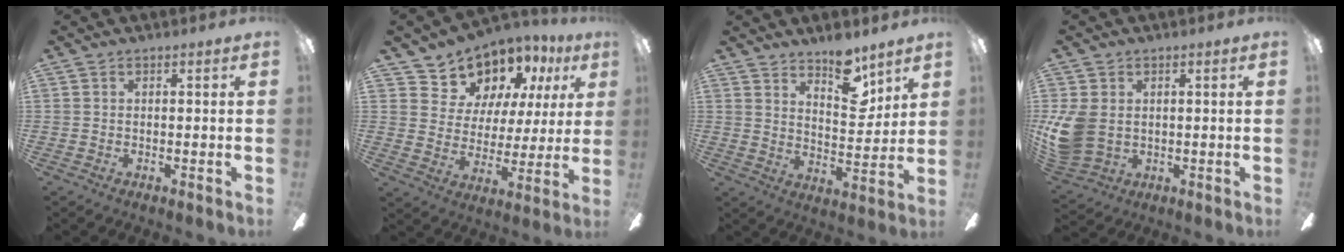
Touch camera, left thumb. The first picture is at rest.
{"total": 12.0, "force": [9.8, 6.7, 1.7], "torque": [-0.045, -0.081, 0.188]}
{"total": 11.4, "force": [8.5, 4.8, 6.0], "torque": [-0.076, -0.049, 0.148]}
{"total": 9.7, "force": [0.4, 7.3, 6.5], "torque": [-0.158, 0.007, 0.012]}